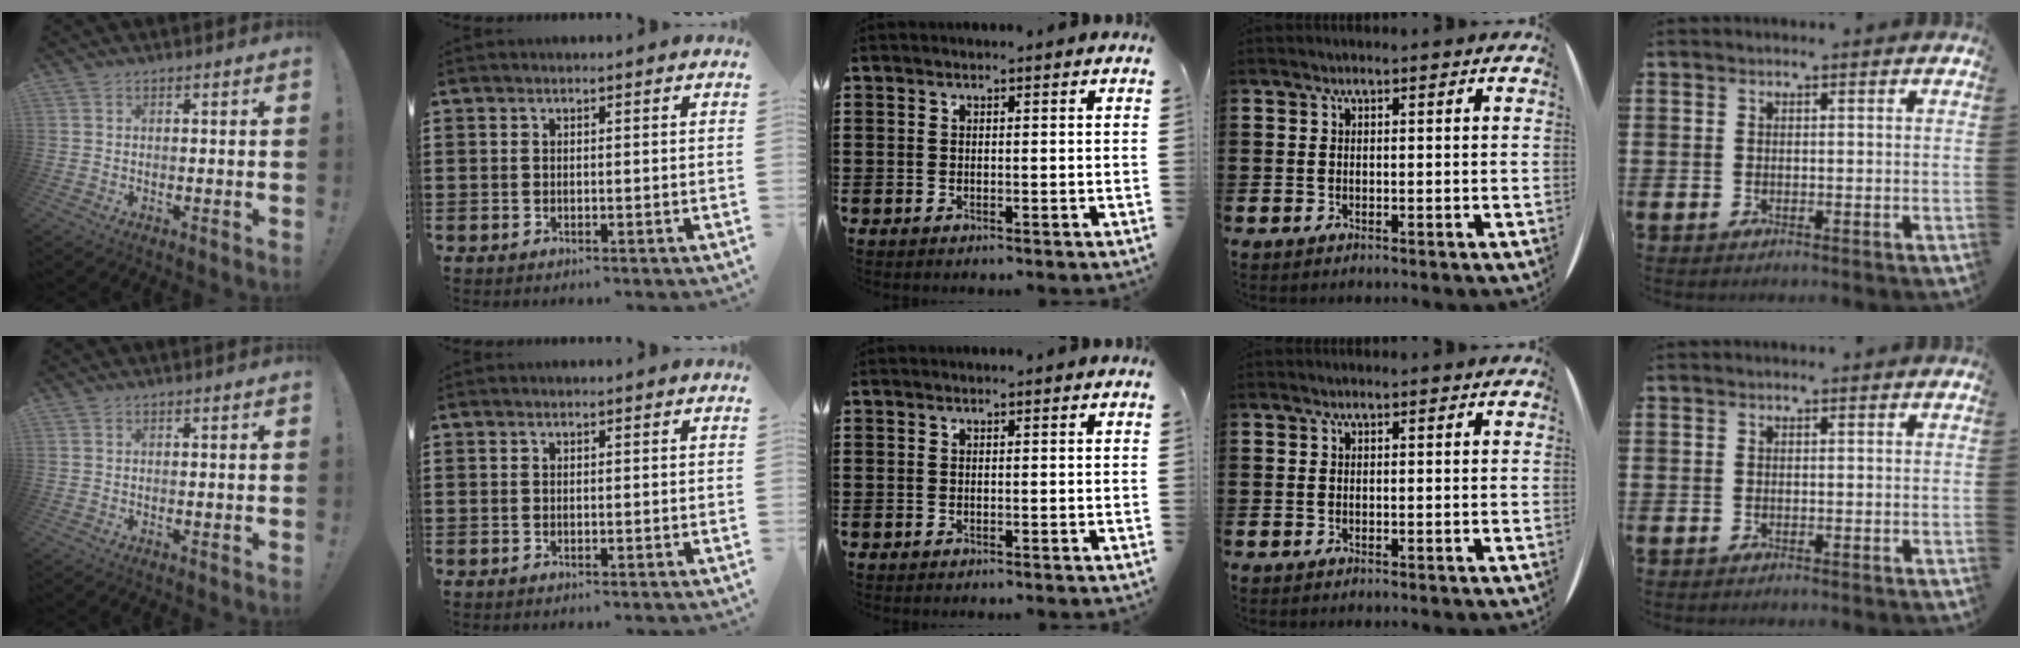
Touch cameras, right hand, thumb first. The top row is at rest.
{}